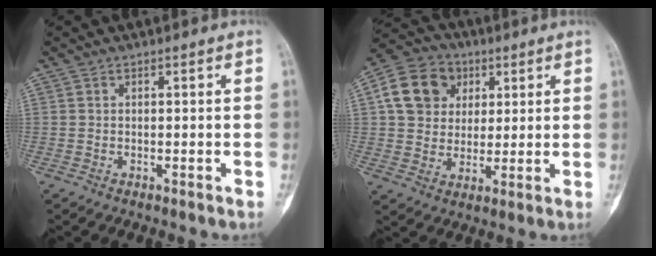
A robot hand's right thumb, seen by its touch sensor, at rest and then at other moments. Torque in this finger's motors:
{"motor_torque": [-0.25, 0.62, 0.56, -0.41, 0.16]}